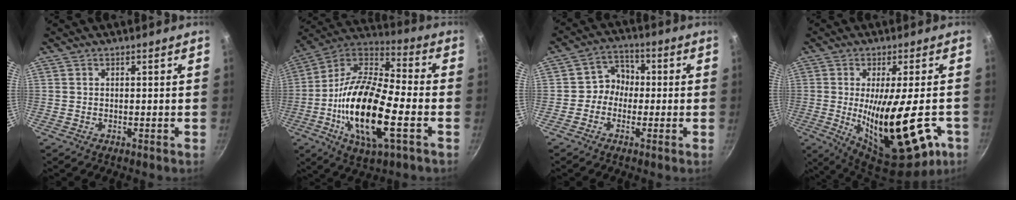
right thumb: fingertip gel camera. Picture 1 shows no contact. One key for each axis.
{"total": 22.5, "fx": -5.5, "fy": 8.5, "fz": 20.1, "tx": -0.381, "ty": 0.024, "tz": -0.122}
{"total": 5.6, "fx": -0.7, "fy": 5.0, "fz": 2.3, "tx": 0.002, "ty": 0.019, "tz": -0.027}
{"total": 20.7, "fx": -5.0, "fy": 6.9, "fz": 18.9, "tx": -0.273, "ty": -0.016, "tz": -0.055}